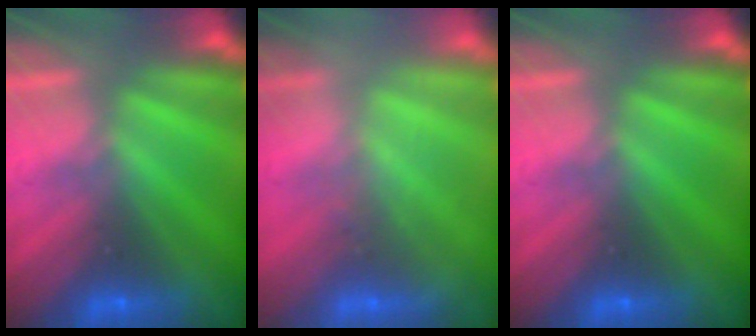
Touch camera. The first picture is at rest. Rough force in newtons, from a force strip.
{"total": 3.0}
{"total": 0.0}